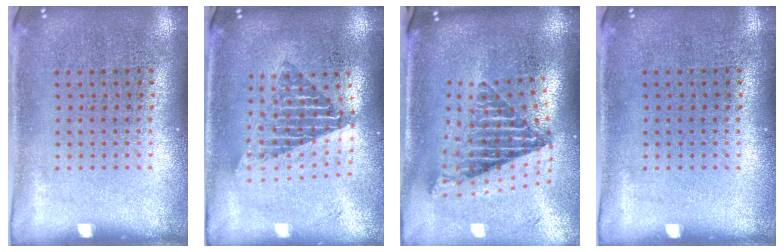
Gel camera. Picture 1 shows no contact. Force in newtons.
{"total": 1.7, "press": 1.4, "slide": 1.0}
{"total": 2.6, "press": 1.7, "slide": 1.9}
{"total": 0.0}